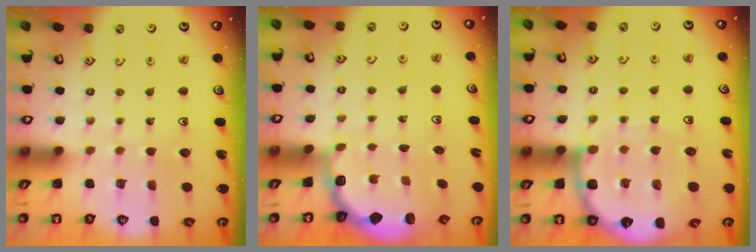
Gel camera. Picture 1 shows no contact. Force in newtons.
{"total": 2.7, "press": 2.1, "slide": 1.7}
{"total": 10.0, "press": 9.9, "slide": 1.3}